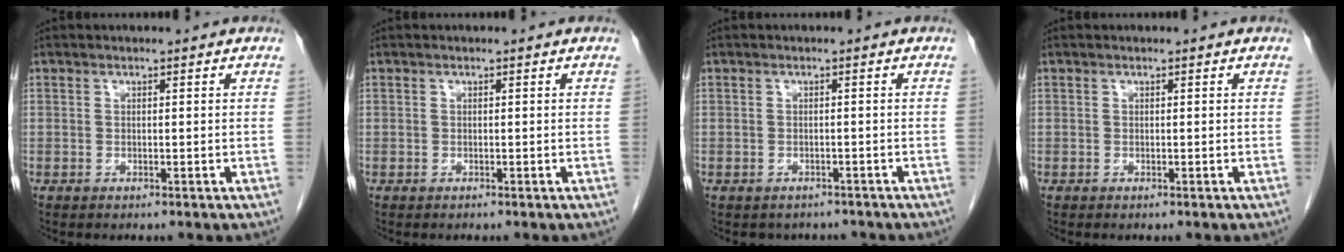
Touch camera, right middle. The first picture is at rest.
{"total": 0.0}
{"total": 3.9, "force": [-3.4, 1.9, 0.2], "torque": [0.002, 0.008, -0.041]}
{"total": 0.0}